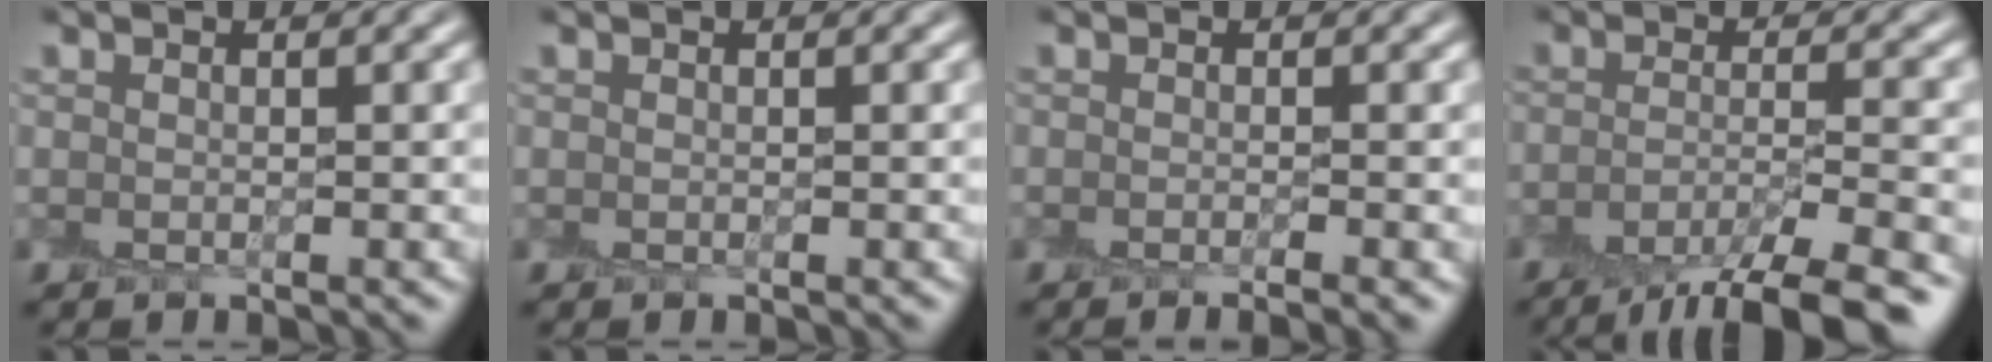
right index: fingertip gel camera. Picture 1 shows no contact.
{"total": 0.0}
{"total": 1.4, "force": [-0.9, -0.2, 1.1], "torque": [-0.017, -0.009, -0.016]}
{"total": 7.7, "force": [-5.5, 1.5, 5.1], "torque": [-0.072, -0.002, -0.090]}